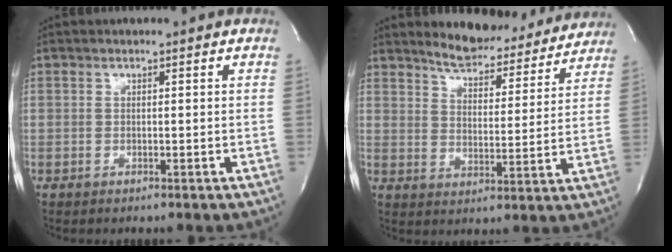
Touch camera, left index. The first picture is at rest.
{"total": 13.4, "force": [12.4, 3.5, 3.5], "torque": [-0.036, -0.016, 0.165]}